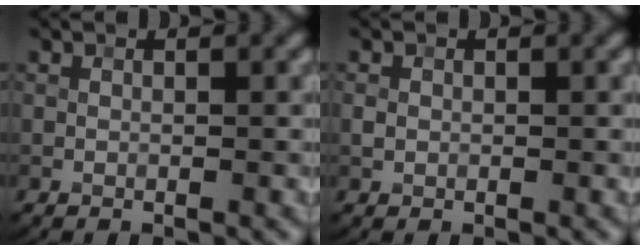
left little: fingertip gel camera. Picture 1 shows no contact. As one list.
[{"total": 0.8, "force": [0.0, 0.7, 0.3], "torque": [-0.004, -0.002, -0.001]}]